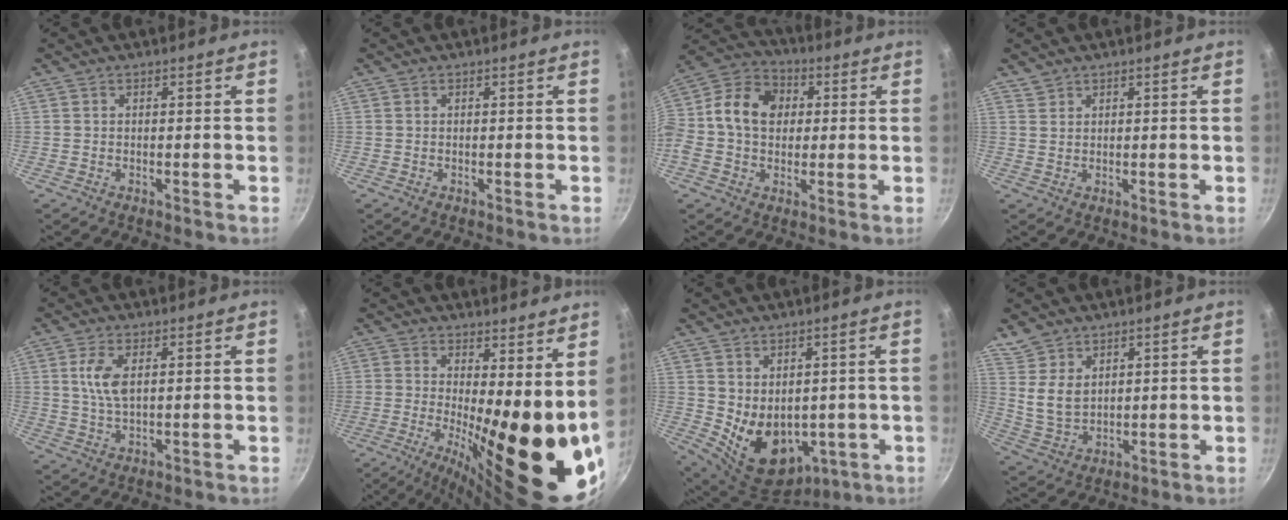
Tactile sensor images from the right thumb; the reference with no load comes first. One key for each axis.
{"total": 0.0}
{"total": 14.1, "fx": 1.4, "fy": 11.0, "fz": 8.8, "tx": -0.134, "ty": 0.028, "tz": 0.001}
{"total": 1.6, "fx": 1.3, "fy": 0.9, "fz": 0.1, "tx": 0.010, "ty": 0.002, "tz": 0.026}
{"total": 5.6, "fx": 1.4, "fy": 2.6, "fz": 4.8, "tx": -0.096, "ty": -0.003, "tz": 0.030}
{"total": 20.9, "fx": 0.4, "fy": 6.9, "fz": 19.7, "tx": -0.257, "ty": -0.048, "tz": 0.013}
{"total": 12.3, "fx": -0.1, "fy": 9.1, "fz": 8.4, "tx": -0.110, "ty": -0.025, "tz": 0.032}
{"total": 6.9, "fx": 4.0, "fy": 4.6, "fz": 3.3, "tx": -0.046, "ty": -0.024, "tz": 0.087}